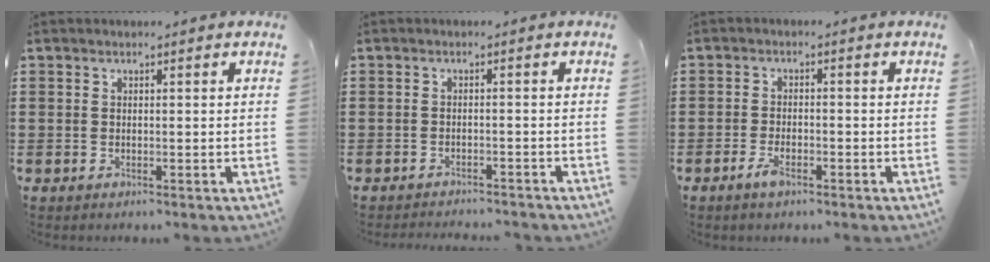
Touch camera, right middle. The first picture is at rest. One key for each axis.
{"total": 1.7, "fx": -1.7, "fy": 0.0, "fz": 0.0, "tx": -0.005, "ty": 0.001, "tz": -0.037}
{"total": 3.1, "fx": -1.9, "fy": 1.1, "fz": 2.2, "tx": -0.052, "ty": -0.002, "tz": -0.040}